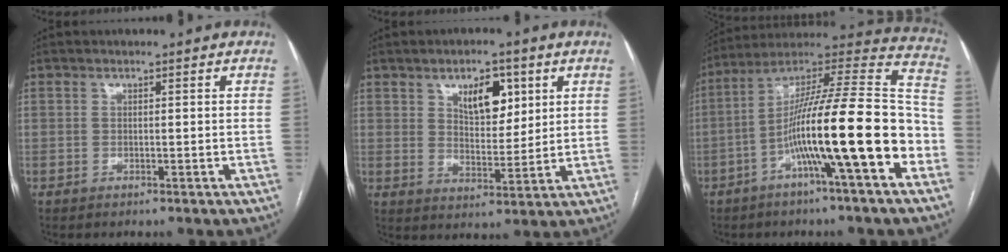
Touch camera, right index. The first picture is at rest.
{"total": 7.6, "force": [3.6, 3.7, 5.6], "torque": [-0.086, 0.002, 0.063]}
{"total": 21.3, "force": [-6.9, 0.8, 20.1], "torque": [-0.303, 0.013, -0.120]}